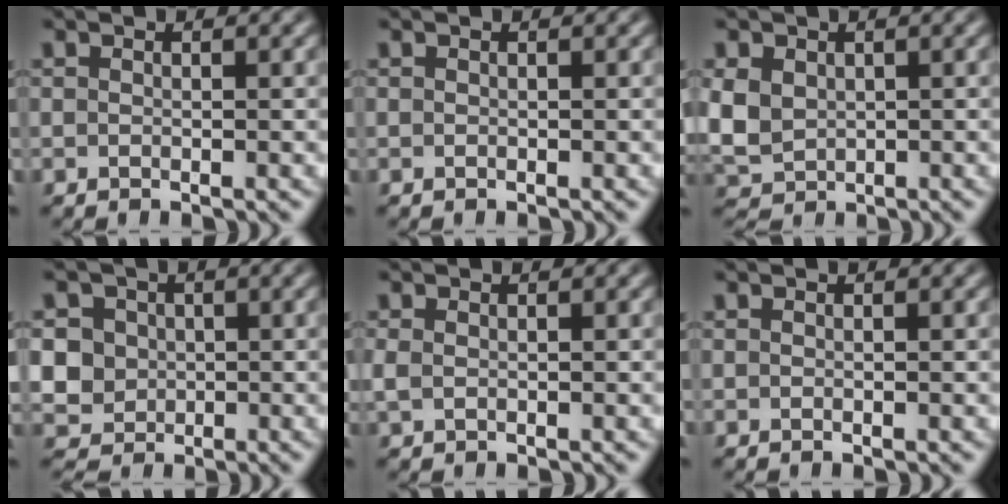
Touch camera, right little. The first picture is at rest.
{"total": 0.0}
{"total": 5.7, "force": [-0.3, 5.1, 2.4], "torque": [-0.080, -0.028, 0.010]}
{"total": 8.5, "force": [-0.6, 8.0, 2.9], "torque": [-0.083, -0.034, -0.006]}
{"total": 1.0, "force": [0.0, 0.7, 0.7], "torque": [-0.024, -0.010, 0.010]}
{"total": 0.0}